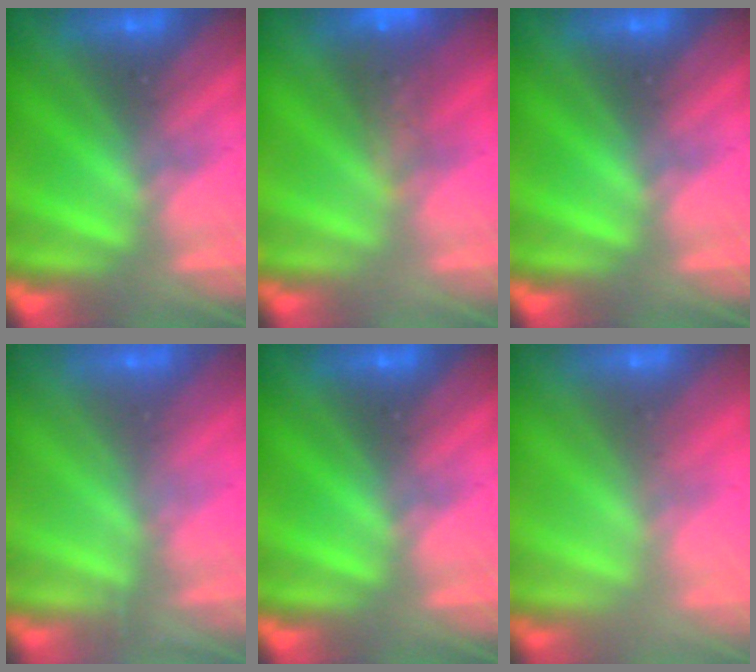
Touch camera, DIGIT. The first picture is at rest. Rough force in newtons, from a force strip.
{"total": 8.2}
{"total": 0.0}
{"total": 2.4}
{"total": 0.0}
{"total": 2.3}